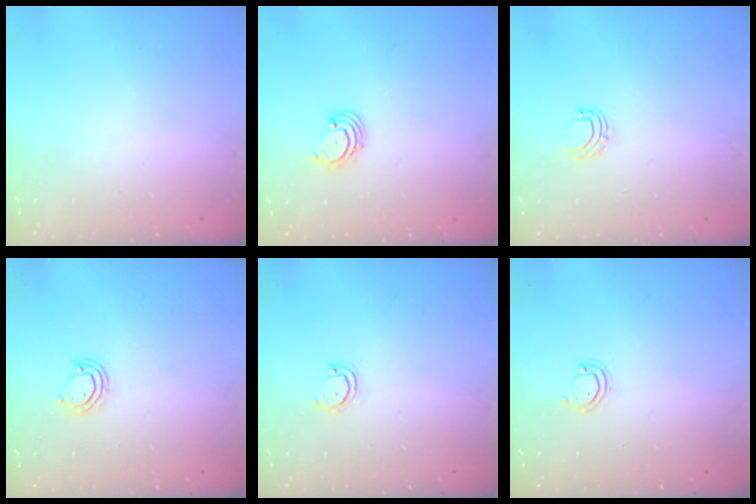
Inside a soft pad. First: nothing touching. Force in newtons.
{"total": 1.9, "press": 1.8, "slide": 0.2}
{"total": 4.2, "press": 4.2, "slide": 0.2}
{"total": 5.0, "press": 5.0, "slide": 0.3}
{"total": 2.9, "press": 2.9, "slide": 0.3}
{"total": 3.5, "press": 3.5, "slide": 0.3}